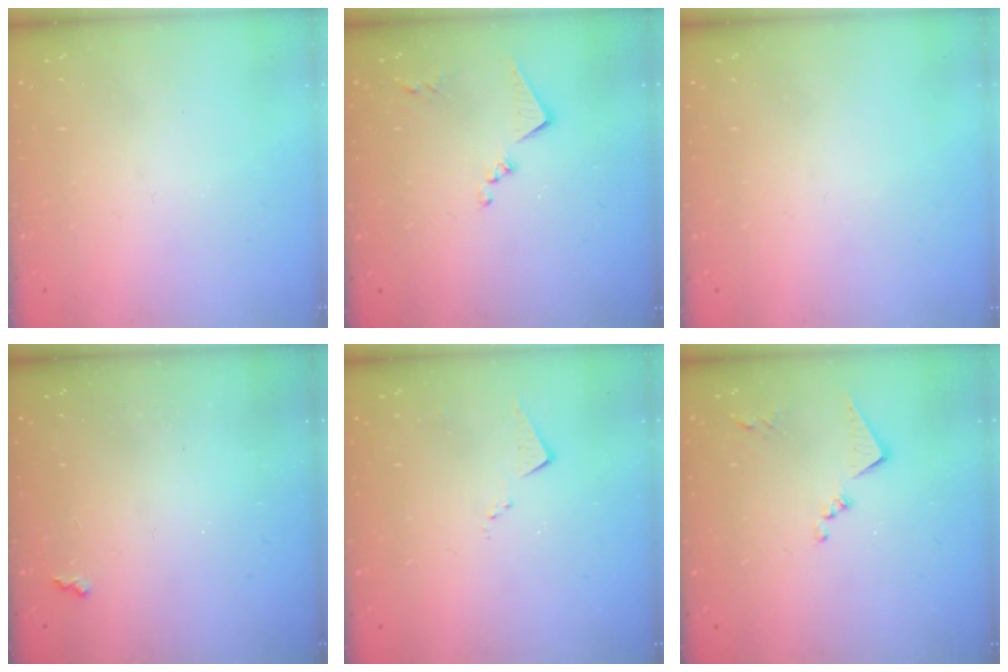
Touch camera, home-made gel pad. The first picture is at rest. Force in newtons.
{"total": 9.9, "press": 9.9, "slide": 0.8}
{"total": 0.0}
{"total": 1.9, "press": 1.8, "slide": 0.5}
{"total": 6.2, "press": 6.1, "slide": 0.6}
{"total": 9.9, "press": 9.9, "slide": 0.8}